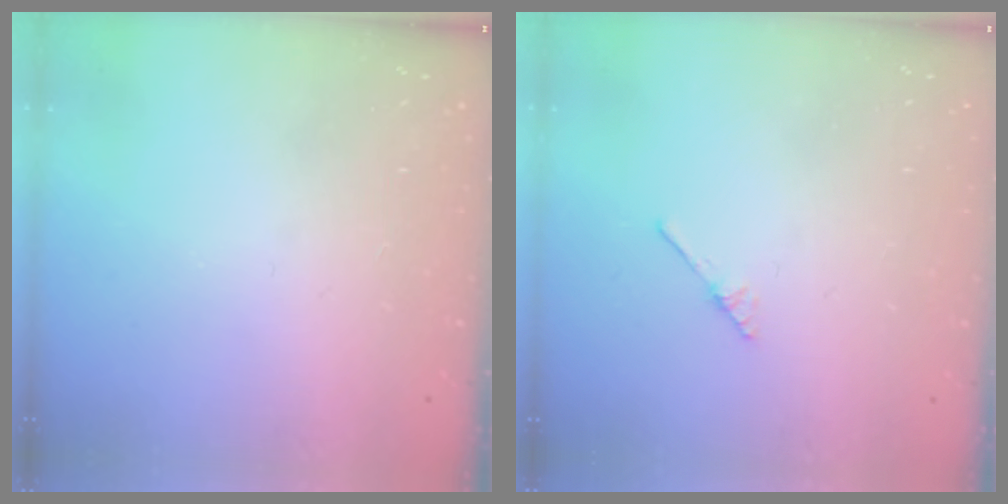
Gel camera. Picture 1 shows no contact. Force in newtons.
{"total": 2.0, "press": 2.0, "slide": 0.2}